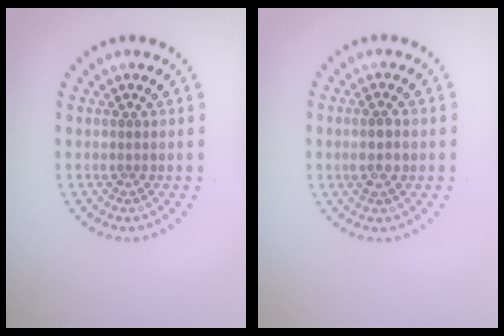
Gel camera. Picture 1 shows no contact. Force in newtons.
{"total": 2.0, "press": 1.9, "slide": 0.6}